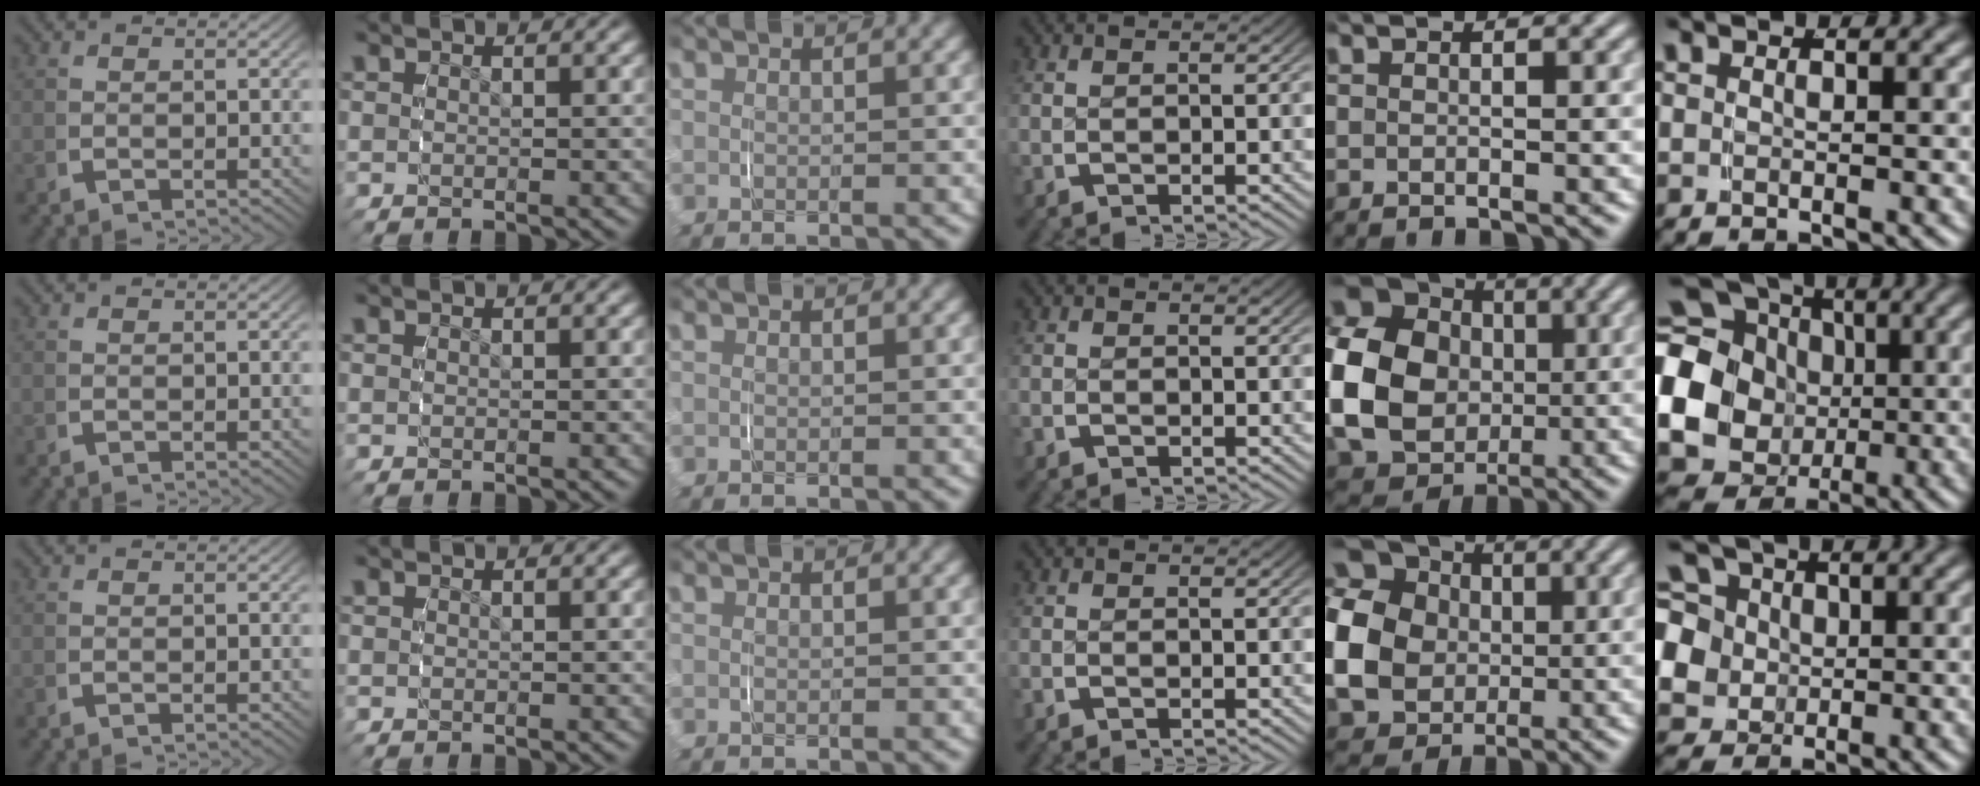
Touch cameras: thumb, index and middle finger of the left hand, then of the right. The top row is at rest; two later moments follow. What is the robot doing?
{"motion": "grasp_and_lifting", "object": "paper towel"}